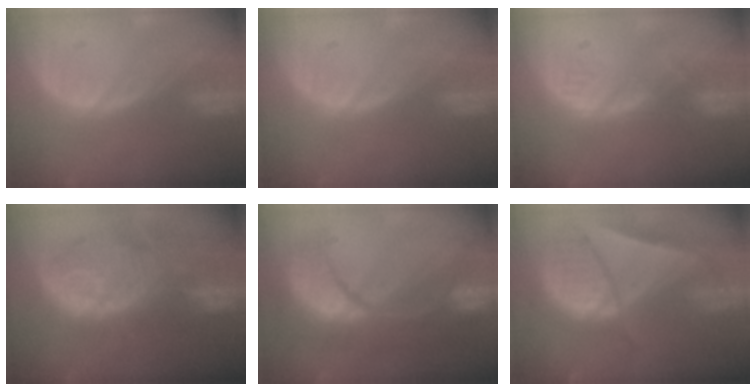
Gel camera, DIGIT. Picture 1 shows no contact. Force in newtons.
{"total": 0.0}
{"total": 2.8, "press": 2.2, "slide": 1.7}
{"total": 12.4, "press": 11.1, "slide": 5.6}
{"total": 11.9, "press": 11.8, "slide": 1.4}
{"total": 9.3, "press": 8.0, "slide": 4.8}